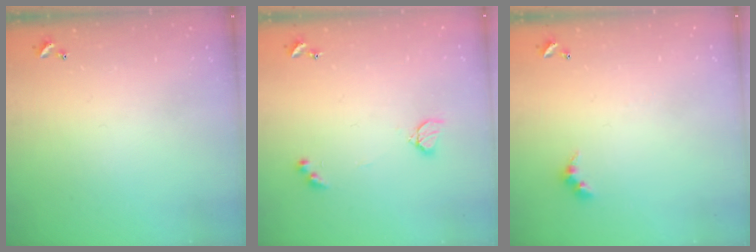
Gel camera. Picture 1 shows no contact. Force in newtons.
{"total": 4.1, "press": 4.0, "slide": 0.8}
{"total": 2.4, "press": 2.4, "slide": 0.5}